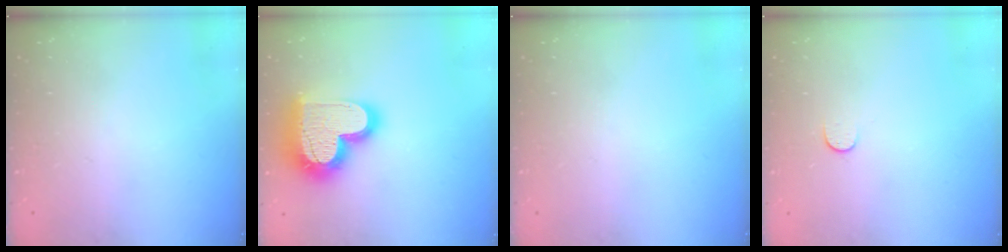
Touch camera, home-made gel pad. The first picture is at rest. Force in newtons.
{"total": 23.3, "press": 23.2, "slide": 1.9}
{"total": 0.0}
{"total": 3.9, "press": 3.9, "slide": 0.5}